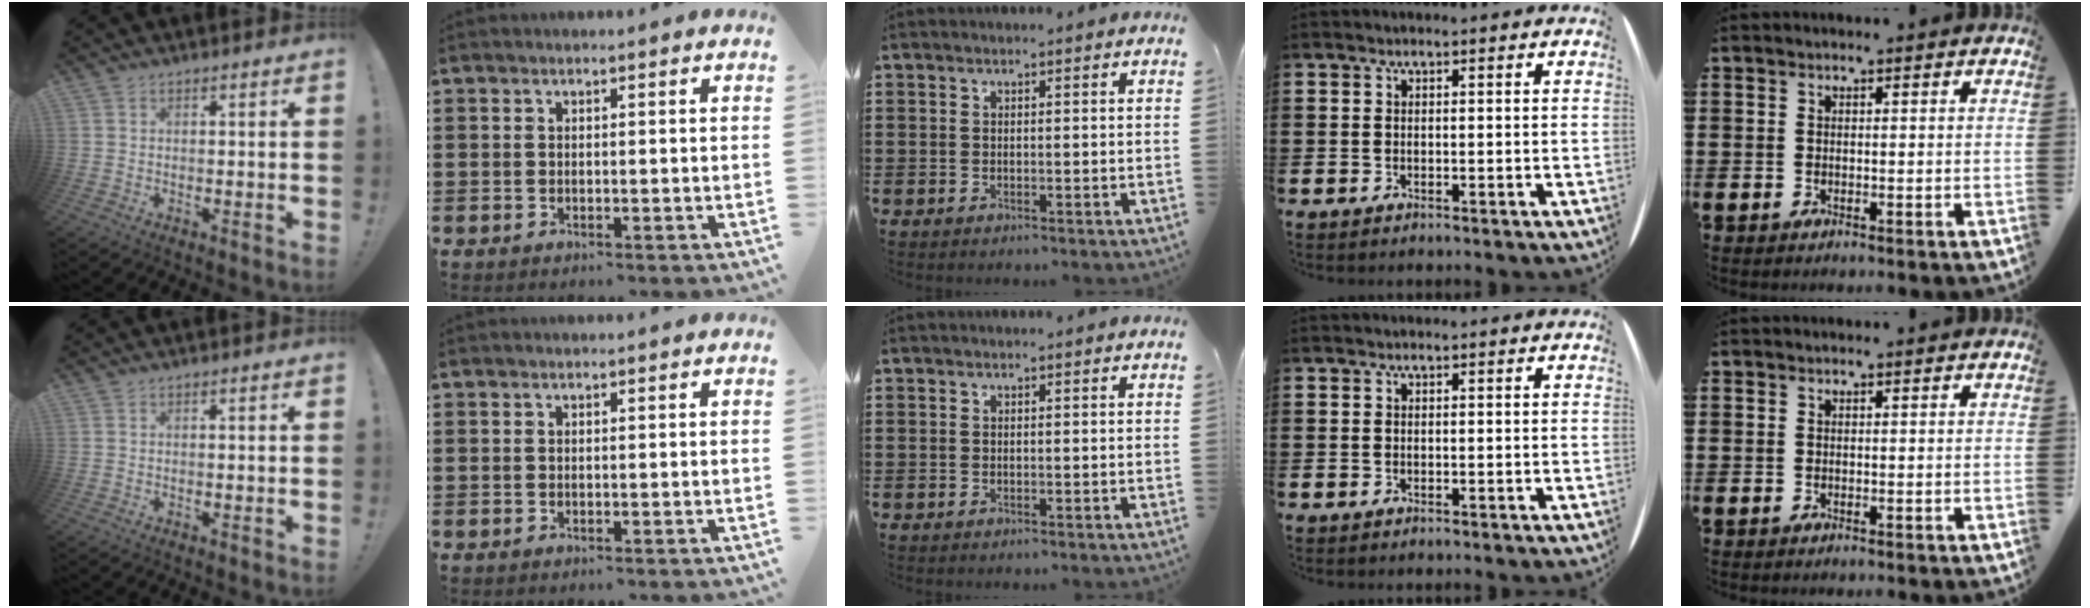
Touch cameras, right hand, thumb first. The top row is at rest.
{}